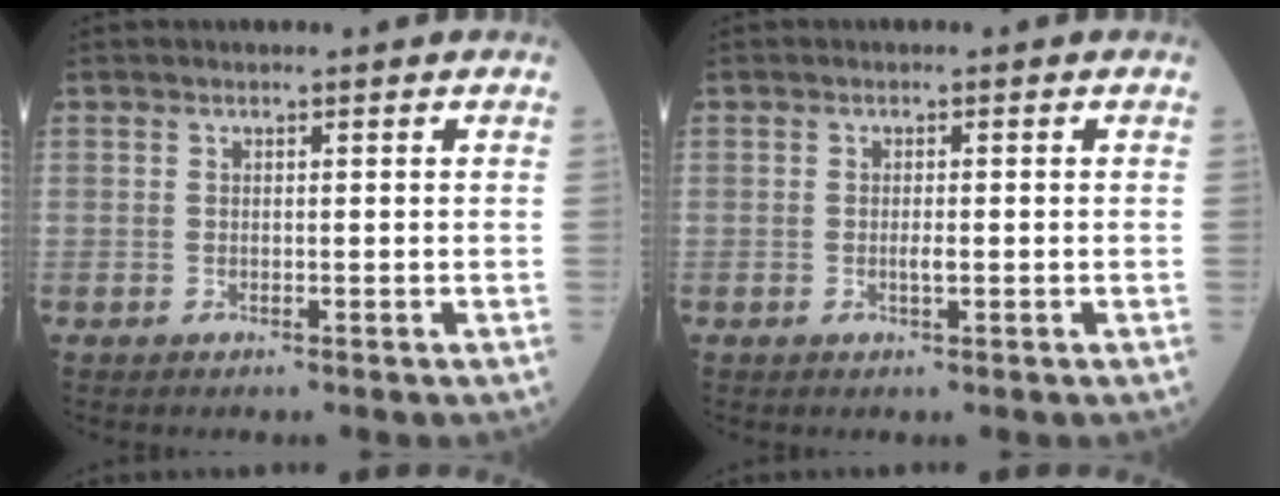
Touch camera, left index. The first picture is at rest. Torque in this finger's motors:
{"motor_torque": [0.31, 0.15, 0.01, 0.01]}